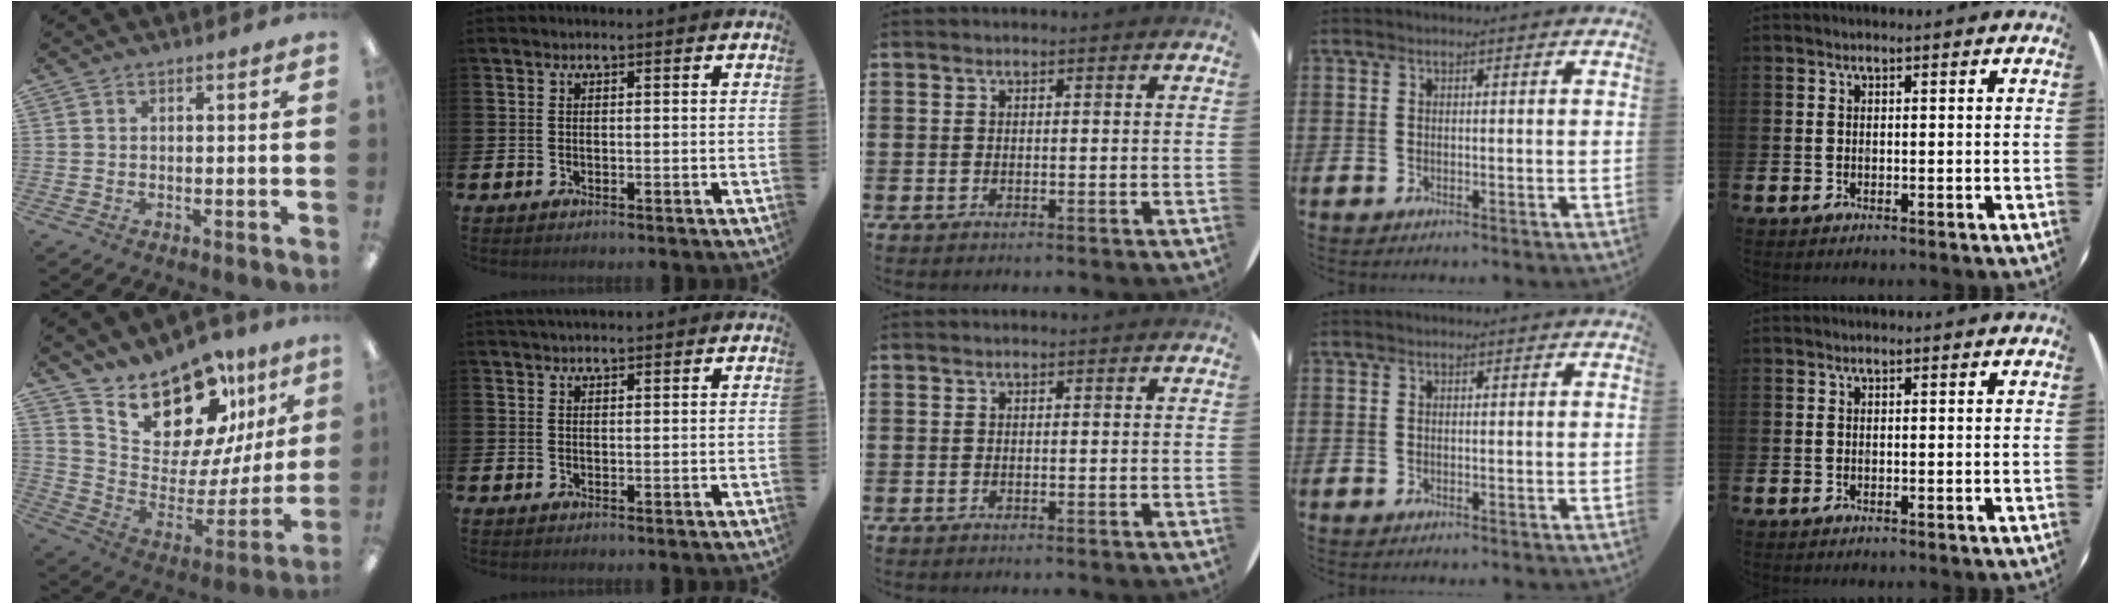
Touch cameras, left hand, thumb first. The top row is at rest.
{"thumb": {"total": 19.9, "force": [16.6, 8.2, 7.3], "torque": [-0.121, -0.131, 0.292]}, "index": {"total": 1.5, "force": [1.4, 0.3, 0.4], "torque": [0.000, -0.001, 0.024]}}